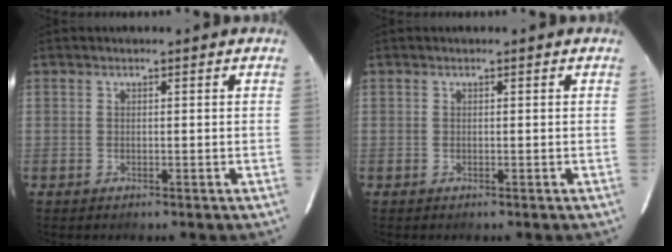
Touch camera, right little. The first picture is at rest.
{"total": 0.0}